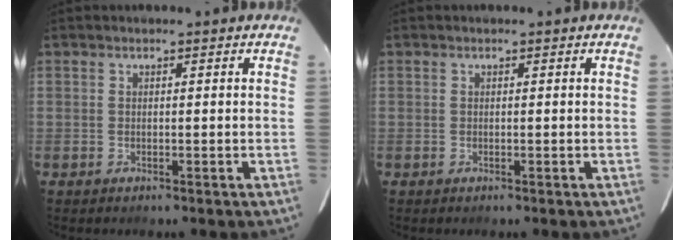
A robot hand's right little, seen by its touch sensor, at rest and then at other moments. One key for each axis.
{"total": 0.0}